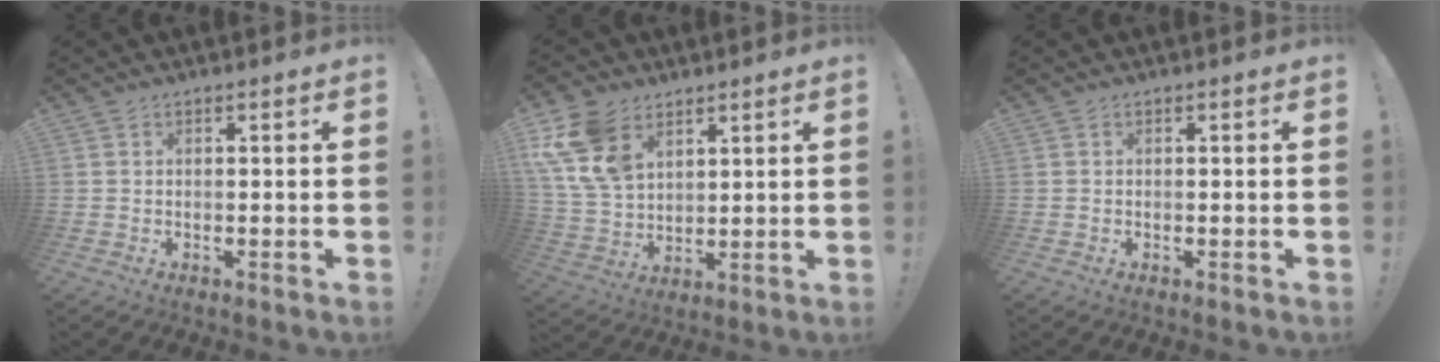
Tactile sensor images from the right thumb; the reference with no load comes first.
{"total": 15.0, "force": [7.9, 10.0, 7.9], "torque": [-0.173, -0.035, 0.156]}
{"total": 0.0}